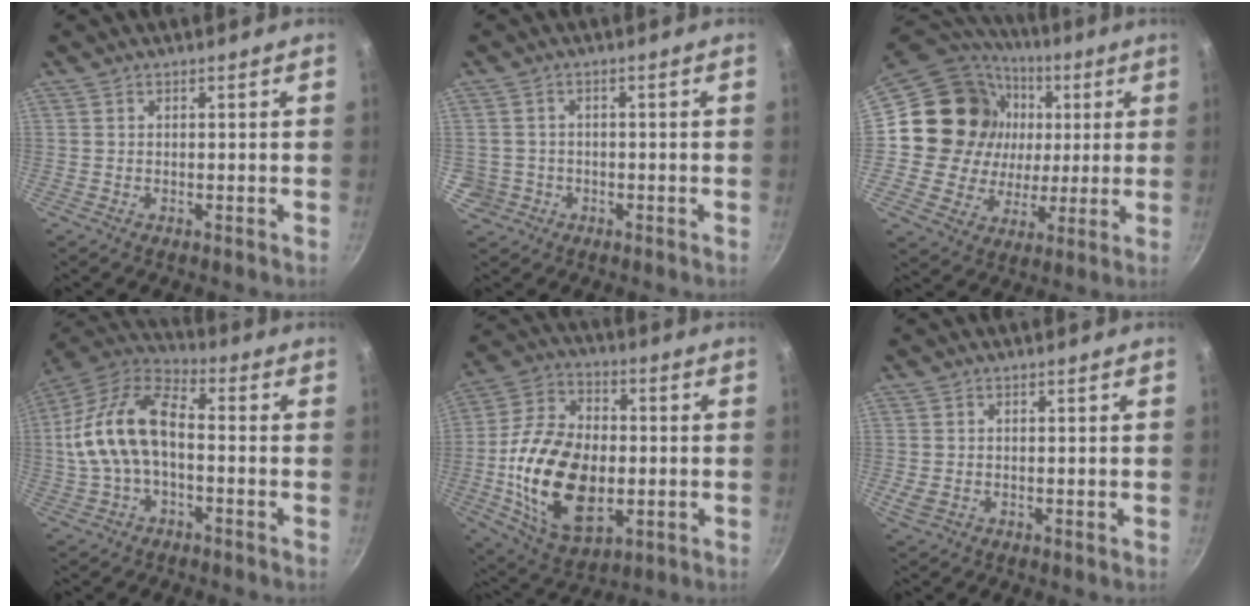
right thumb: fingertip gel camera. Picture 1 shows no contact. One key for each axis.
{"total": 3.9, "fx": -0.9, "fy": 3.7, "fz": 0.6, "tx": 0.000, "ty": 0.021, "tz": -0.006}
{"total": 21.5, "fx": 3.4, "fy": 19.2, "fz": 9.2, "tx": -0.154, "ty": 0.014, "tz": 0.064}
{"total": 15.9, "fx": -1.2, "fy": 8.8, "fz": 13.2, "tx": -0.239, "ty": 0.045, "tz": -0.037}
{"total": 22.7, "fx": -2.8, "fy": 14.2, "fz": 17.5, "tx": -0.311, "ty": 0.013, "tz": -0.043}
{"total": 2.2, "fx": -0.2, "fy": 1.4, "fz": 1.6, "tx": -0.029, "ty": 0.000, "tz": -0.001}